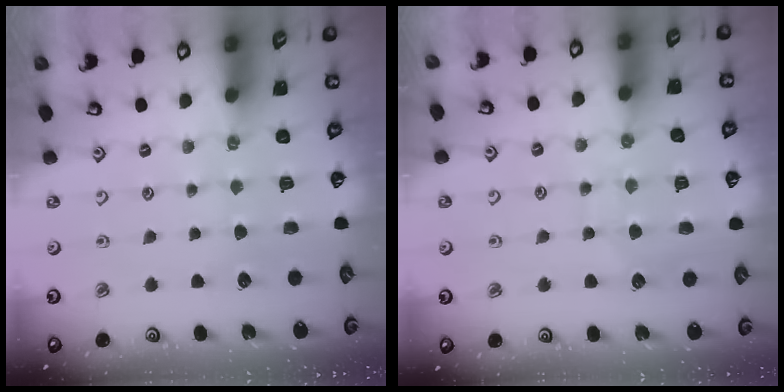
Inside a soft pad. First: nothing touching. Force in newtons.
{"total": 7.1, "press": 7.0, "slide": 0.6}